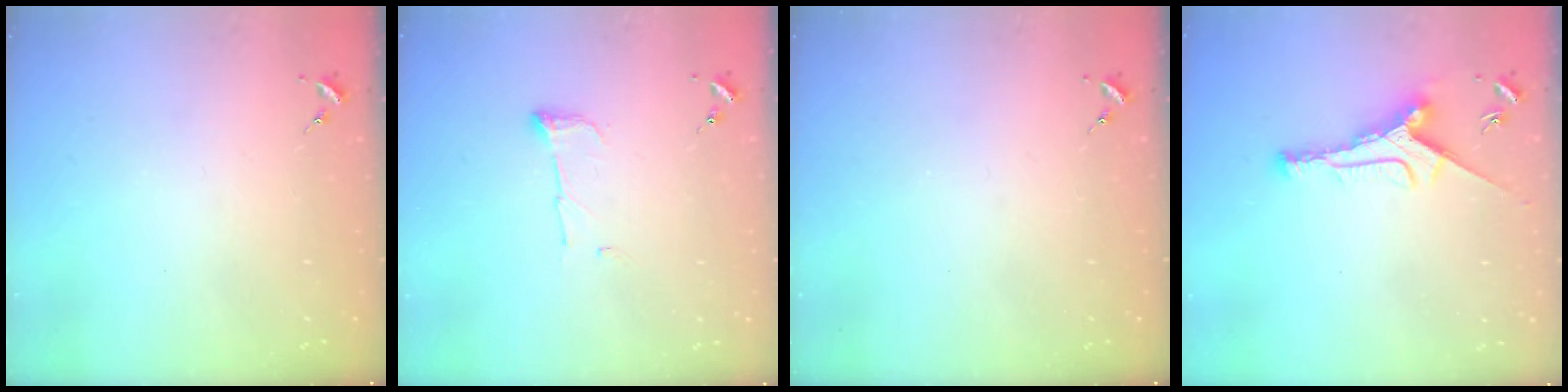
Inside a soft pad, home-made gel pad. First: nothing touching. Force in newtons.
{"total": 6.1, "press": 6.1, "slide": 0.8}
{"total": 0.0}
{"total": 10.0, "press": 10.0, "slide": 0.5}